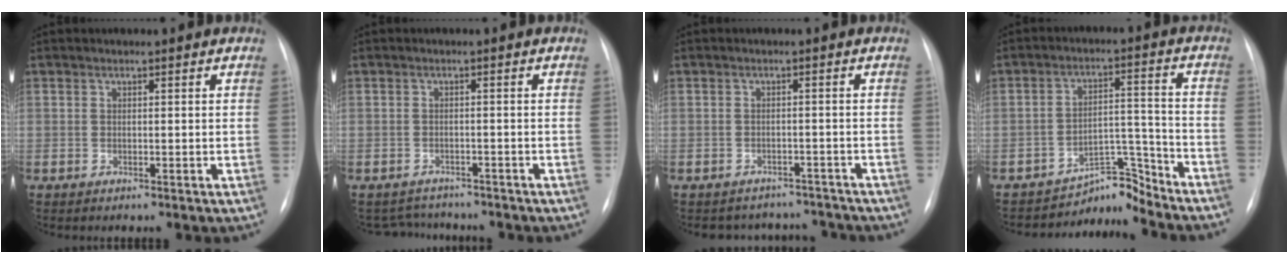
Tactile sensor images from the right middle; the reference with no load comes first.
{"total": 4.4, "force": [-4.1, 1.3, -0.2], "torque": [0.002, 0.006, -0.060]}
{"total": 7.2, "force": [-6.7, 2.6, -0.5], "torque": [0.013, 0.025, -0.076]}
{"total": 6.7, "force": [-6.7, 0.9, -0.3], "torque": [0.013, 0.055, -0.099]}